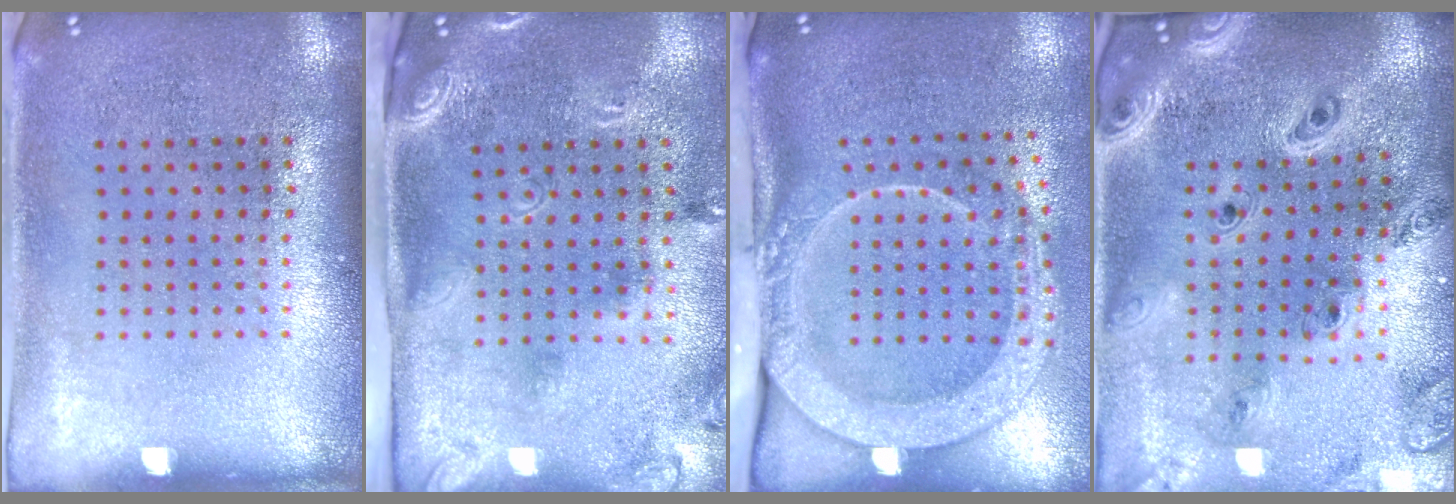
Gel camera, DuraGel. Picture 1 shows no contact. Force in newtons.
{"total": 2.6, "press": 1.7, "slide": 2.0}
{"total": 2.8, "press": 2.0, "slide": 1.9}
{"total": 2.6, "press": 2.3, "slide": 1.2}